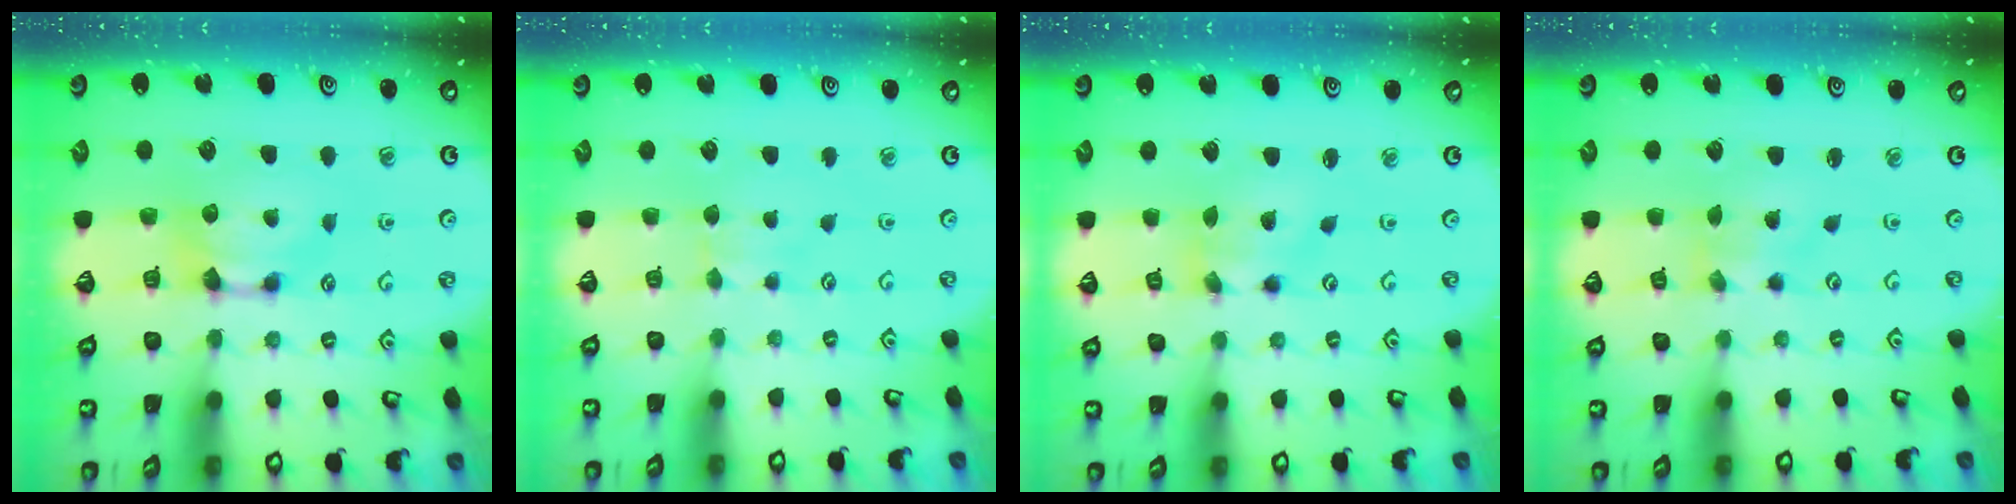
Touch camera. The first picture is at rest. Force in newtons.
{"total": 2.4, "press": 2.4, "slide": 0.4}
{"total": 2.1, "press": 1.6, "slide": 1.3}
{"total": 2.7, "press": 2.6, "slide": 1.0}